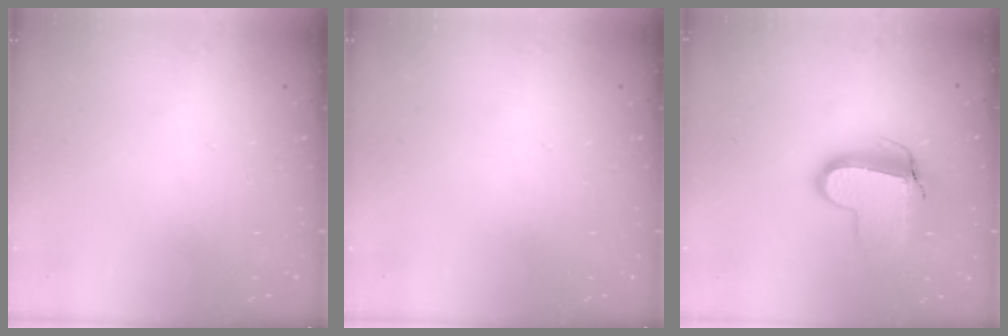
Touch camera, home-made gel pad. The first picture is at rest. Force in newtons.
{"total": 0.0}
{"total": 11.6, "press": 11.6, "slide": 0.6}